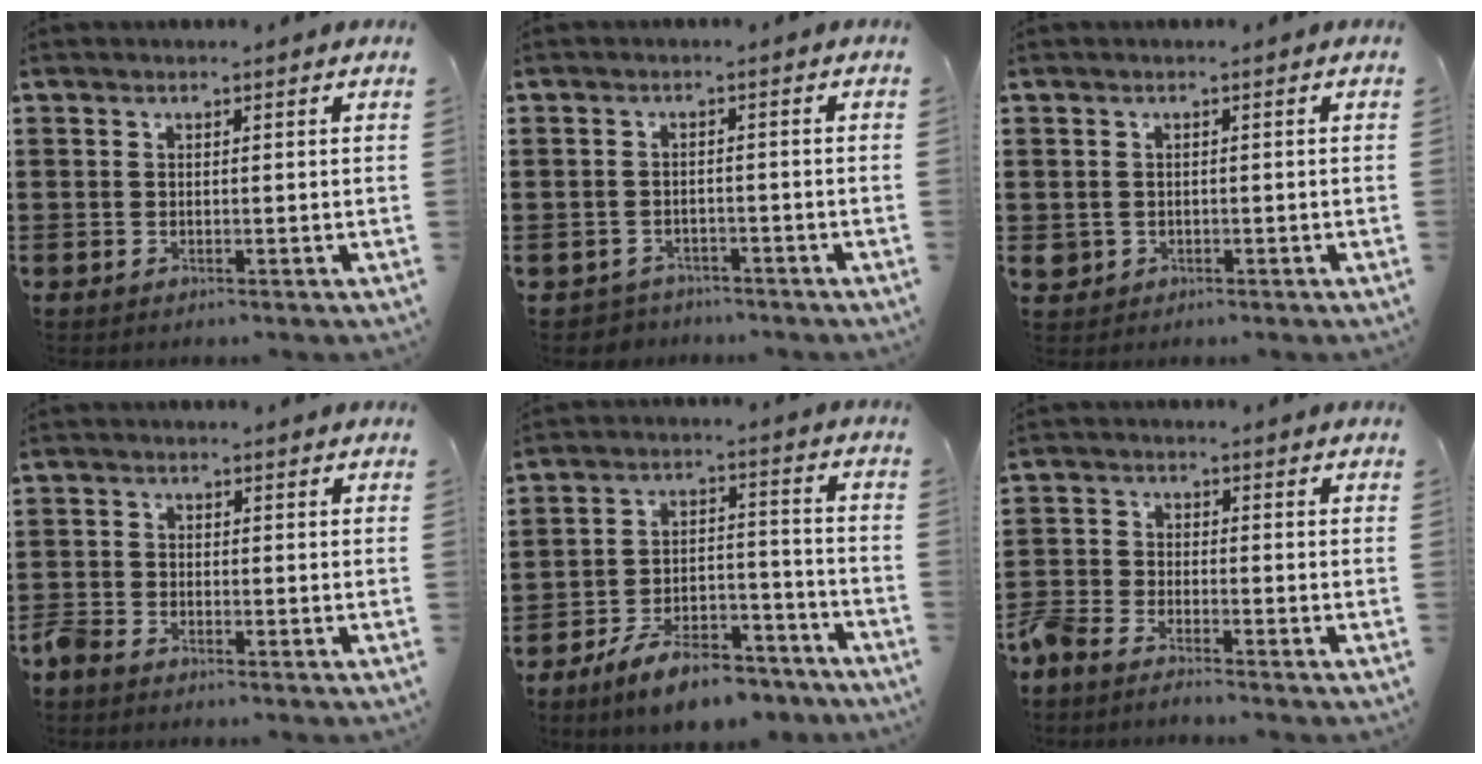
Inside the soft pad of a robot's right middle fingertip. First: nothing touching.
{"total": 2.1, "force": [-2.0, 0.5, -0.4], "torque": [-0.003, 0.000, -0.047]}
{"total": 1.0, "force": [-0.2, 1.0, 0.3], "torque": [-0.009, 0.005, -0.006]}
{"total": 2.3, "force": [-2.1, 0.7, 0.4], "torque": [-0.033, -0.004, -0.052]}
{"total": 9.1, "force": [-7.8, 2.4, 3.8], "torque": [-0.068, 0.029, -0.147]}
{"total": 3.9, "force": [-3.9, 0.5, 0.4], "torque": [-0.031, -0.005, -0.086]}